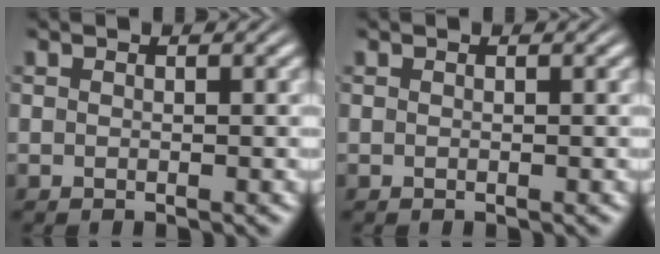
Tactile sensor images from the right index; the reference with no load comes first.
{"total": 0.0}